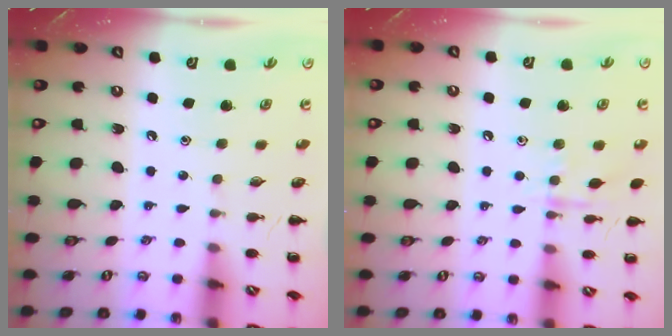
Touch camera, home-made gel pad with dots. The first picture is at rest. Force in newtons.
{"total": 7.7, "press": 7.6, "slide": 0.8}